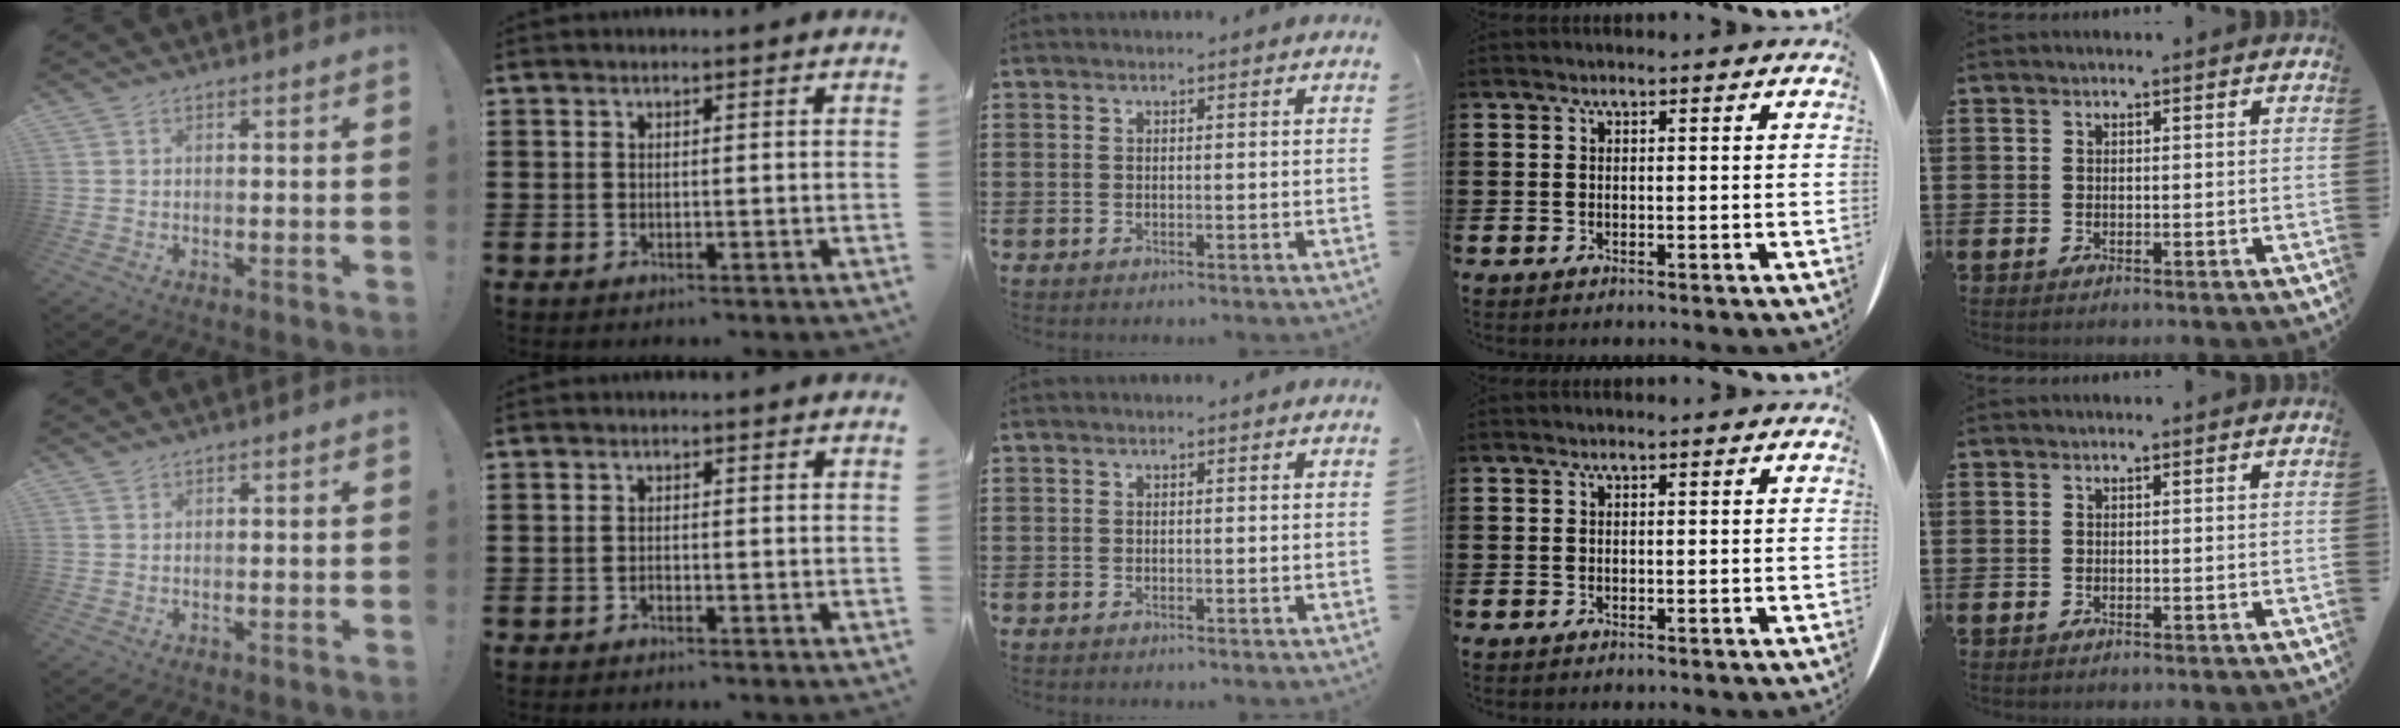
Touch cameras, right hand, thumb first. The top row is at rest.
{"thumb": {"total": 0.8, "force": [0.7, 0.3, 0.2], "torque": [0.003, -0.004, 0.012]}, "index": {"total": 0.7, "force": [-0.6, 0.2, 0.2], "torque": [-0.005, 0.000, -0.012]}}